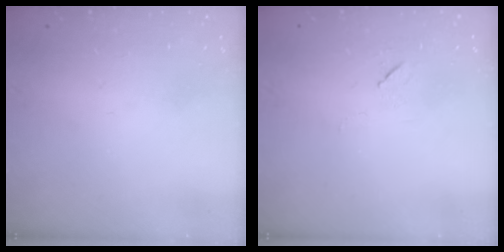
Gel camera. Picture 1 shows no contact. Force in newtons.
{"total": 5.4, "press": 5.3, "slide": 1.0}